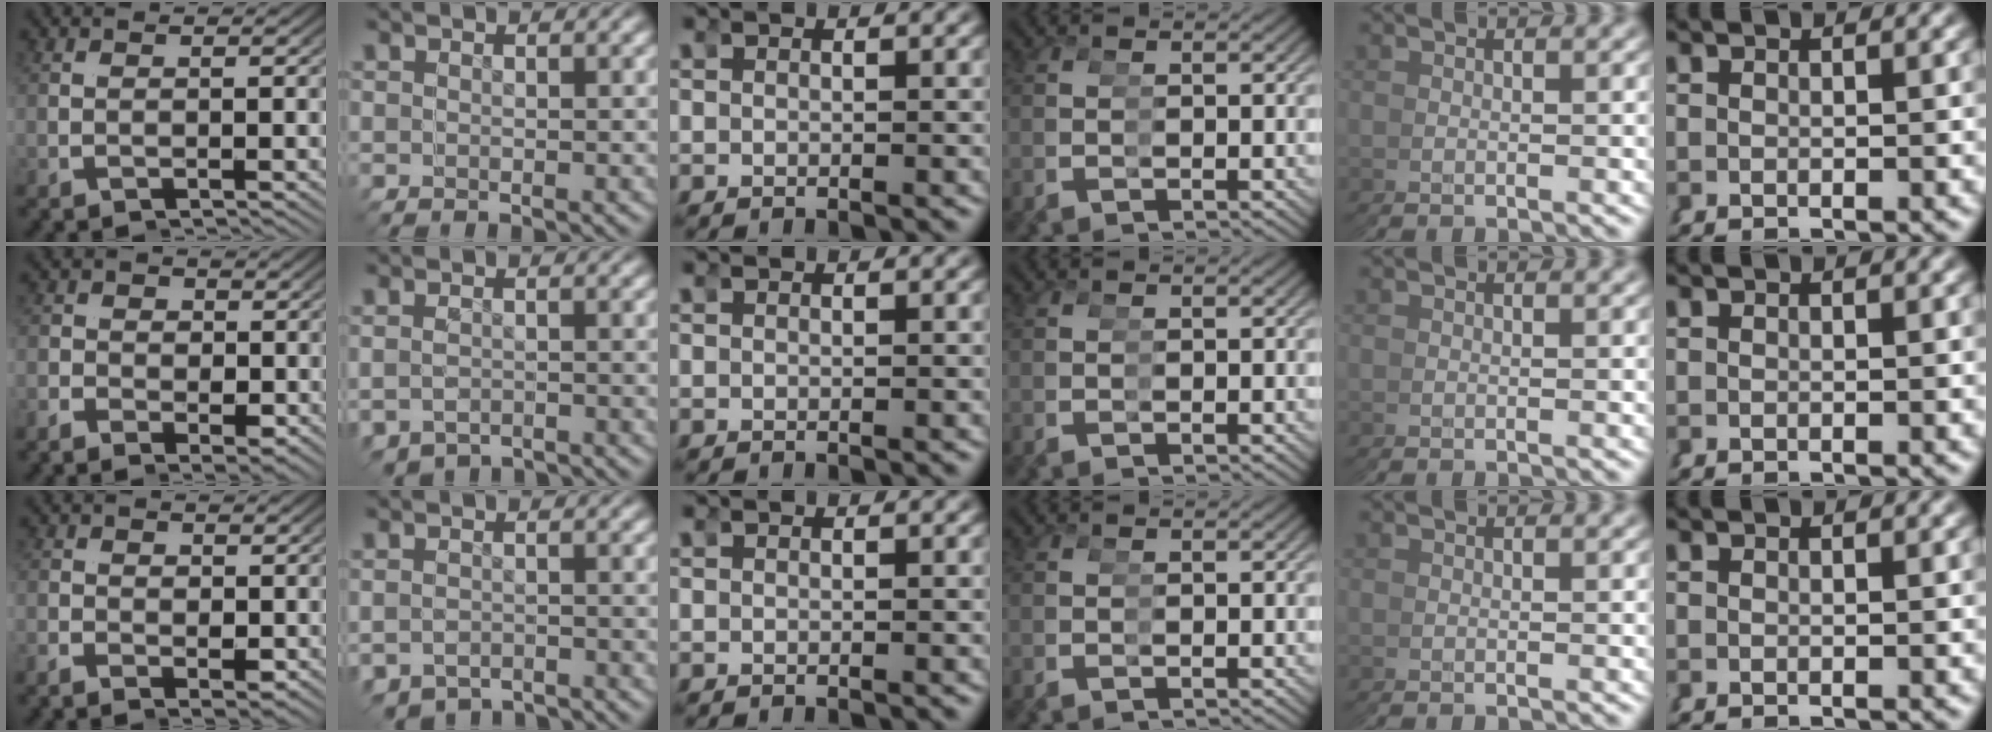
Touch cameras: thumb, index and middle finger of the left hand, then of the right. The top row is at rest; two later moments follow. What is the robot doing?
{"motion": "grasp_and_lifting", "object": "hoodie"}